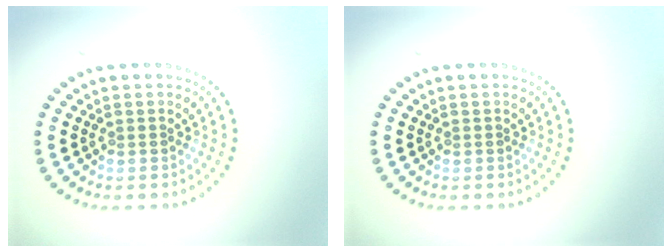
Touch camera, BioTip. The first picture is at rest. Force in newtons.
{"total": 0.0}